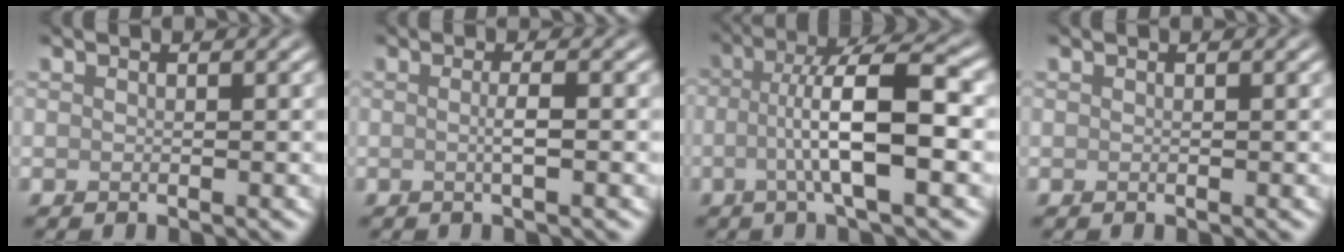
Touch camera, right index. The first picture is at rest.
{"total": 1.6, "force": [-0.1, 0.2, 1.6], "torque": [-0.027, 0.000, -0.004]}
{"total": 7.1, "force": [-1.0, 1.5, 6.9], "torque": [-0.120, 0.015, -0.023]}
{"total": 0.0}